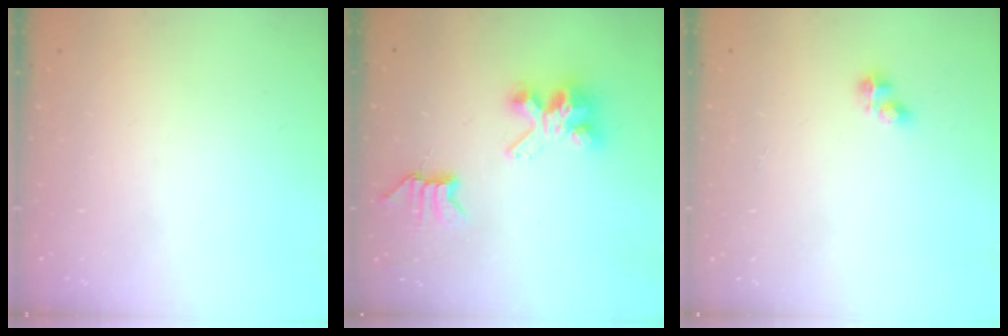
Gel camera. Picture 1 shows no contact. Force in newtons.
{"total": 7.5, "press": 7.5, "slide": 0.2}
{"total": 5.0, "press": 5.0, "slide": 0.4}